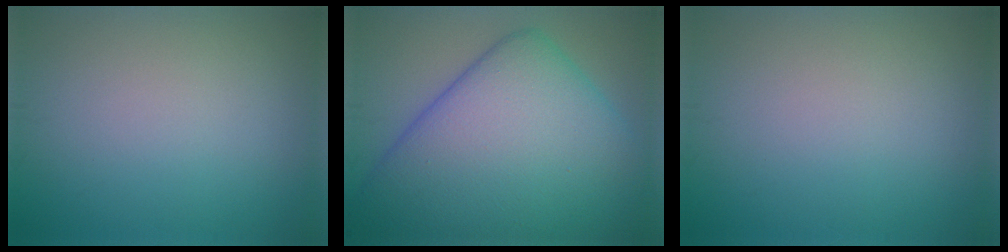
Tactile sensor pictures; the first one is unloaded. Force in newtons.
{"total": 16.5, "press": 16.5, "slide": 0.2}
{"total": 0.0}